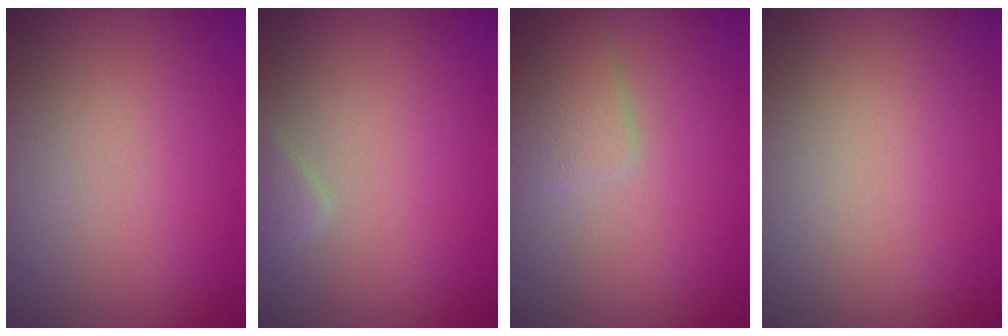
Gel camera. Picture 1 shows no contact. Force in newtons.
{"total": 1.1, "press": 1.1, "slide": 0.1}
{"total": 2.5, "press": 2.5, "slide": 0.1}
{"total": 0.0}